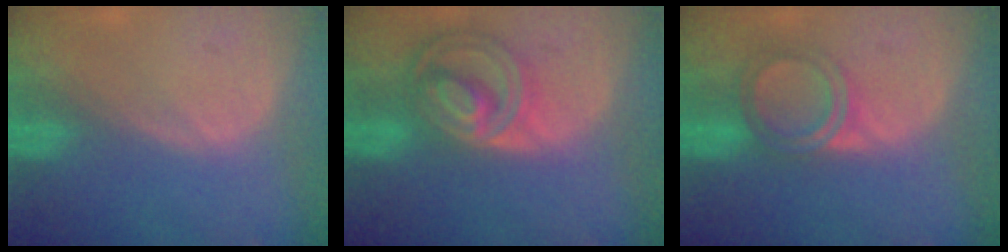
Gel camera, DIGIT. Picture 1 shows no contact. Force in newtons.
{"total": 8.5, "press": 7.3, "slide": 4.3}
{"total": 5.0, "press": 4.7, "slide": 1.6}